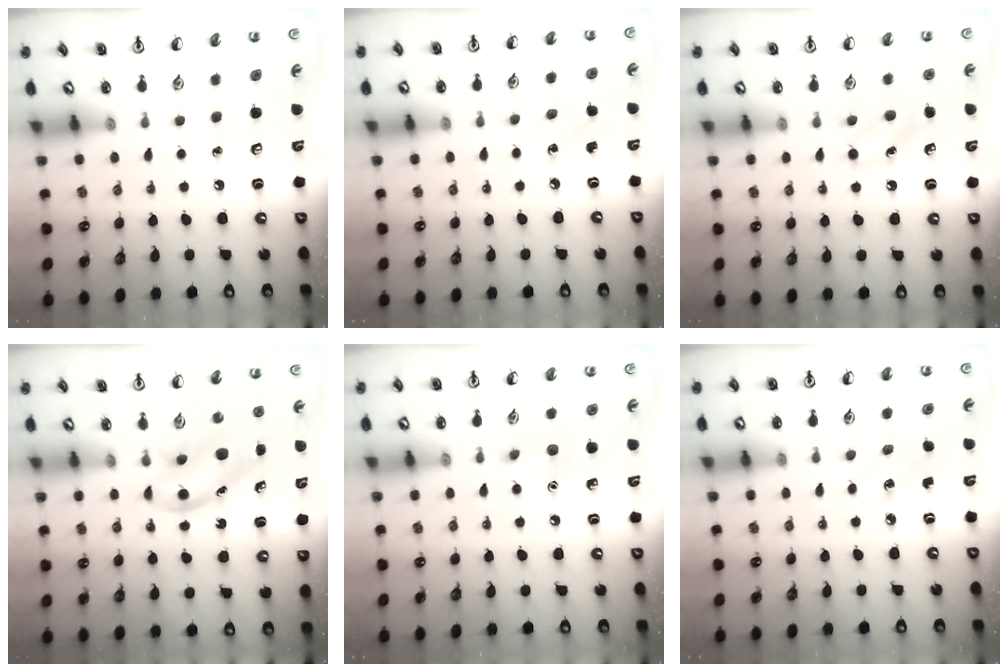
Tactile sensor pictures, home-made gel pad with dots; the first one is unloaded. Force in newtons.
{"total": 3.6, "press": 3.4, "slide": 1.3}
{"total": 5.8, "press": 5.5, "slide": 1.7}
{"total": 4.5, "press": 4.4, "slide": 1.1}
{"total": 6.6, "press": 6.4, "slide": 1.8}
{"total": 1.9, "press": 1.7, "slide": 0.7}